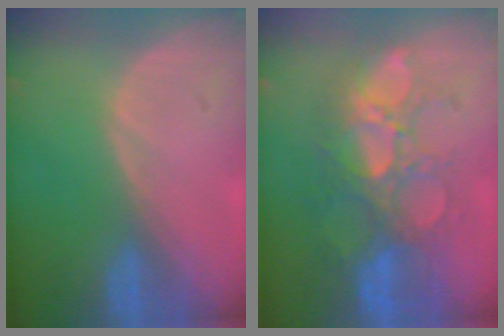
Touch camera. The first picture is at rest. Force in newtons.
{"total": 11.0, "press": 9.5, "slide": 5.5}